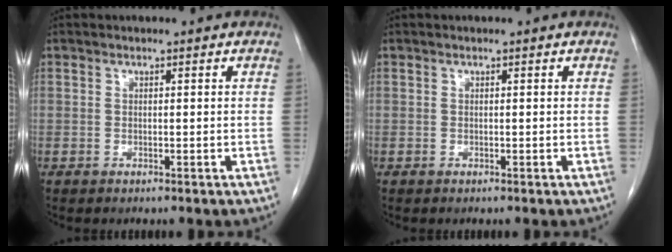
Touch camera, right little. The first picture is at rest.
{"total": 0.0}